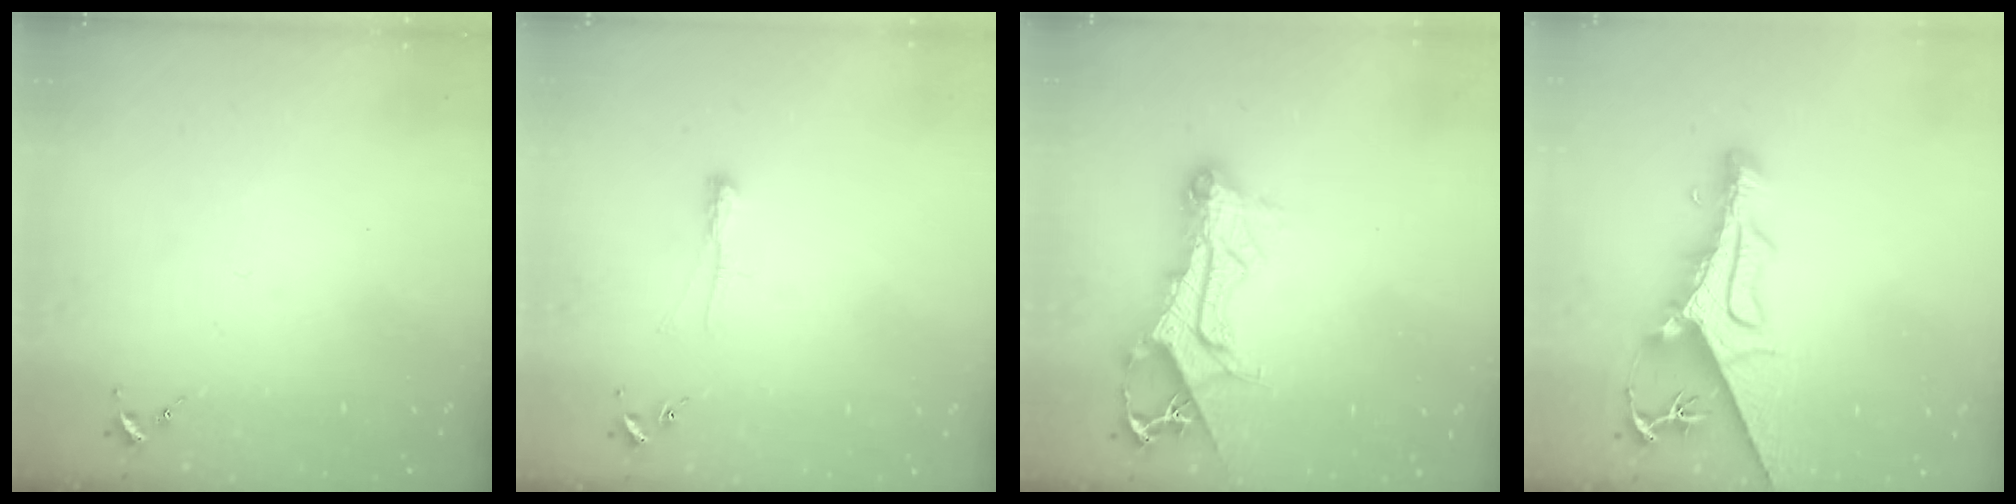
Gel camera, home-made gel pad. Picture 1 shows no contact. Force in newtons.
{"total": 3.8, "press": 3.8, "slide": 0.7}
{"total": 13.9, "press": 13.9, "slide": 1.4}
{"total": 11.3, "press": 11.2, "slide": 1.1}